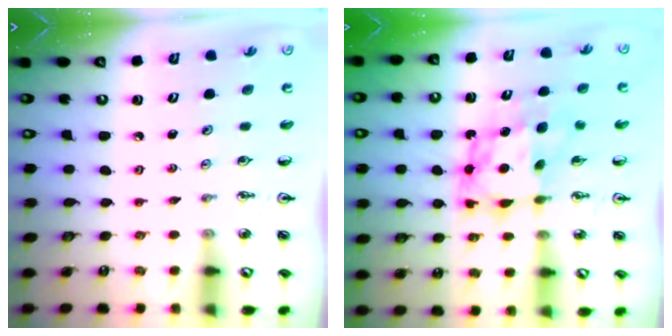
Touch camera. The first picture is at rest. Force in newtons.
{"total": 7.1, "press": 7.1, "slide": 0.9}